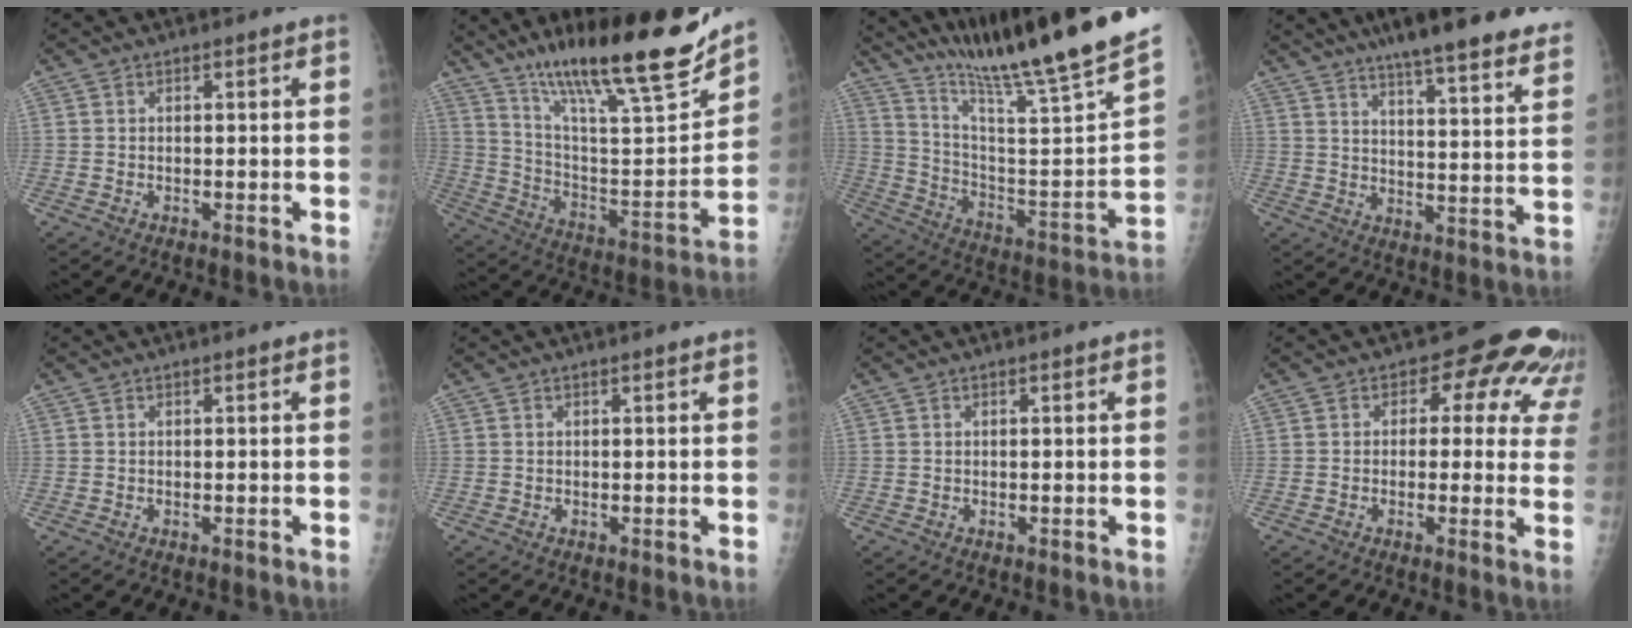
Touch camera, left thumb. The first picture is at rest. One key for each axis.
{"total": 26.0, "fx": 18.9, "fy": 5.0, "fz": 17.2, "tx": -0.252, "ty": -0.077, "tz": 0.317}
{"total": 29.1, "fx": 23.2, "fy": 0.8, "fz": 17.6, "tx": -0.271, "ty": -0.126, "tz": 0.362}
{"total": 19.2, "fx": 15.5, "fy": 2.6, "fz": 11.0, "tx": -0.125, "ty": -0.054, "tz": 0.188}
{"total": 0.0}
{"total": 0.0}
{"total": 0.0}
{"total": 12.1, "fx": 6.1, "fy": 7.6, "fz": 7.2, "tx": -0.024, "ty": -0.011, "tz": 0.045}